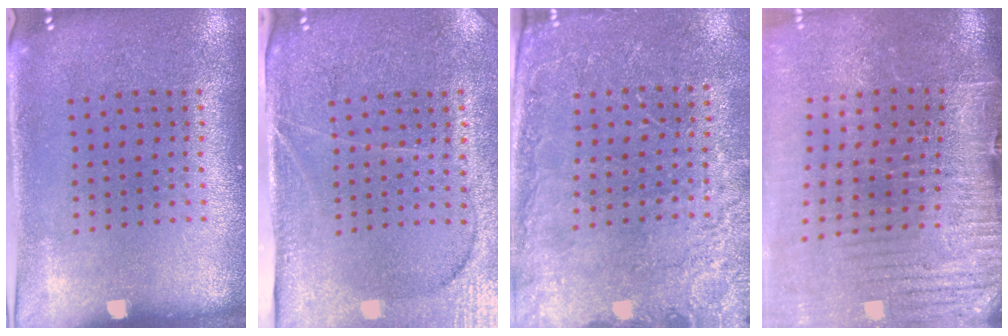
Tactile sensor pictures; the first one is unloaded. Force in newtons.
{"total": 4.0, "press": 3.5, "slide": 1.9}
{"total": 2.6, "press": 2.6, "slide": 0.3}
{"total": 4.3, "press": 3.6, "slide": 2.4}